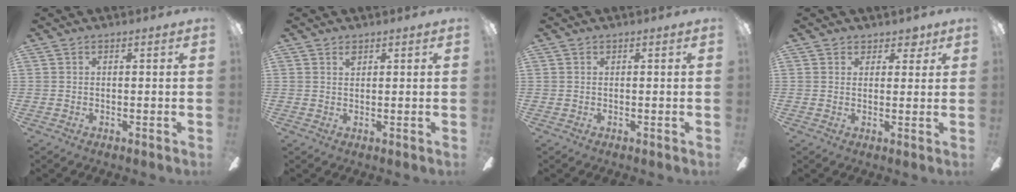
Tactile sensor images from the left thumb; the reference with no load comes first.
{"total": 1.4, "force": [1.2, 0.6, 0.6], "torque": [-0.005, -0.003, 0.020]}
{"total": 0.0}
{"total": 3.8, "force": [2.5, 2.8, 0.8], "torque": [-0.001, -0.005, 0.042]}